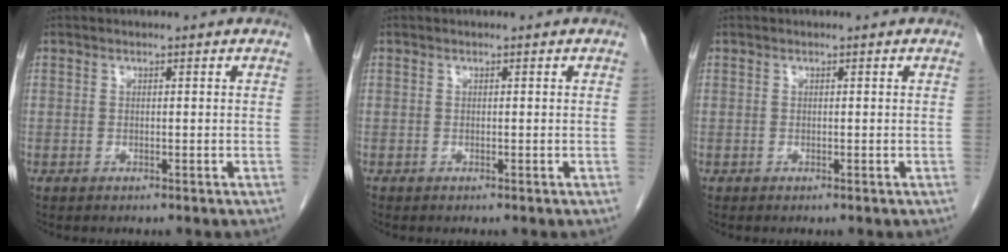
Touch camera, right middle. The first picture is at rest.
{"total": 0.0}
{"total": 0.0}